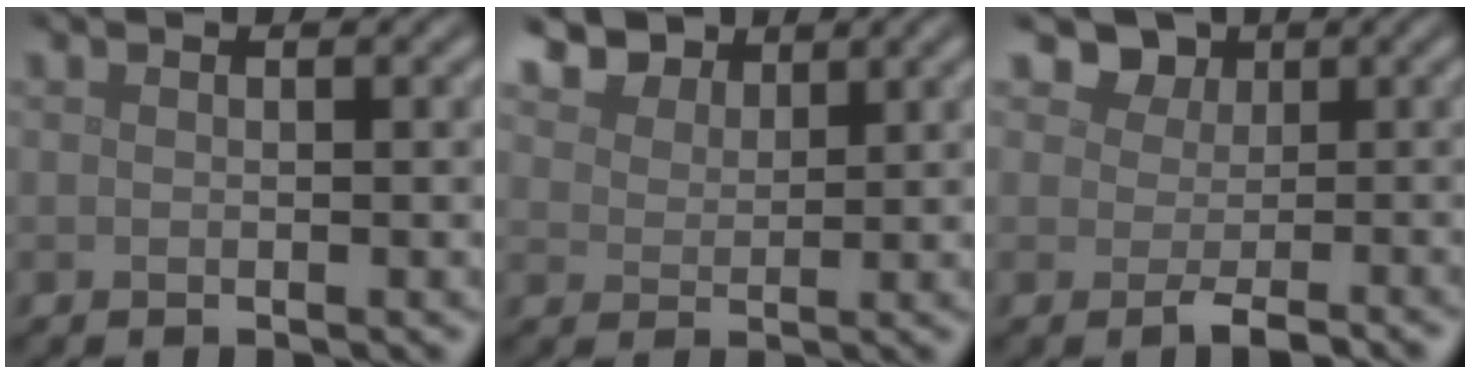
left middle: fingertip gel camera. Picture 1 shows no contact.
{"total": 4.8, "force": [4.0, 2.3, 1.5], "torque": [-0.049, -0.009, 0.079]}
{"total": 3.0, "force": [0.6, 2.4, 1.7], "torque": [-0.017, -0.004, 0.002]}